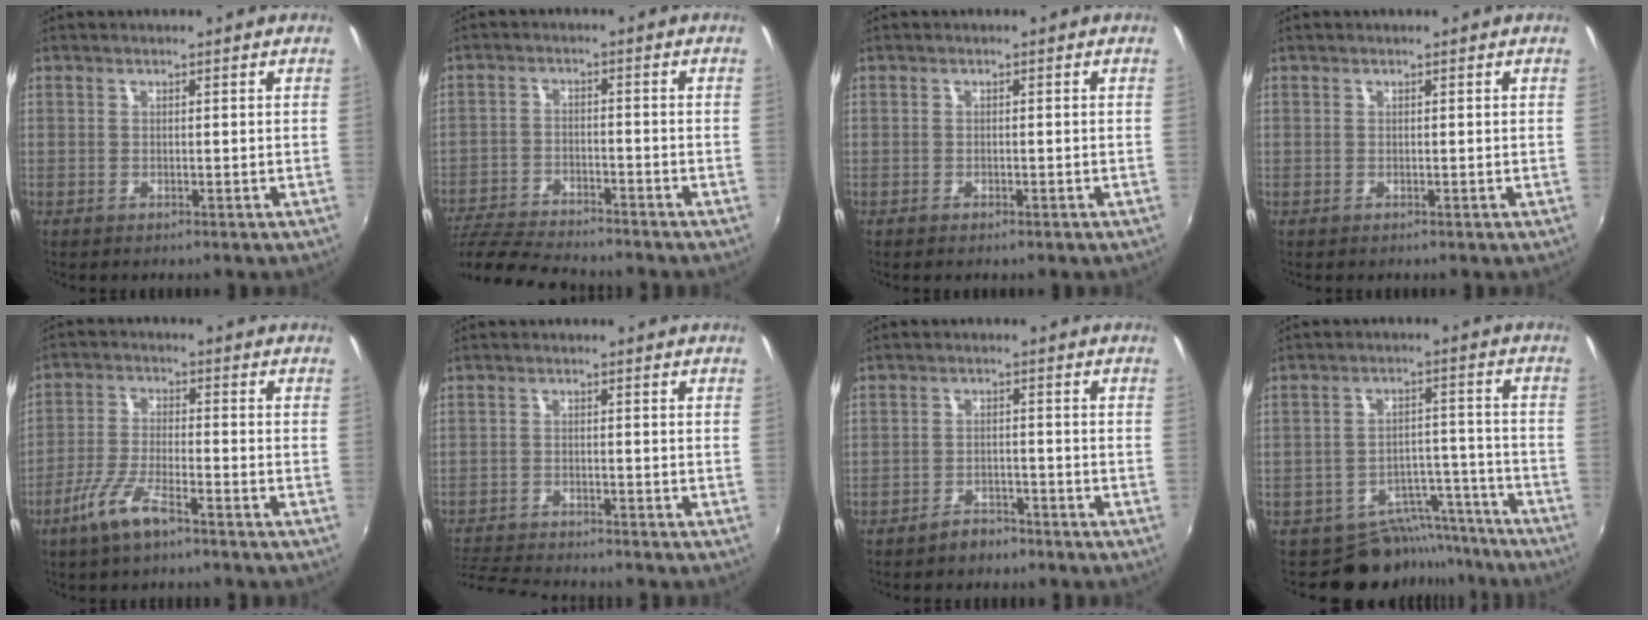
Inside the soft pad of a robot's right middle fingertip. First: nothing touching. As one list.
[{"total": 14.4, "force": [-12.9, 2.7, 5.8], "torque": [-0.145, -0.025, -0.225]}, {"total": 1.2, "force": [-0.9, 0.5, 0.5], "torque": [-0.011, -0.005, -0.017]}, {"total": 0.0}, {"total": 7.9, "force": [-5.2, 1.7, 5.7], "torque": [-0.125, -0.008, -0.101]}, {"total": 8.1, "force": [-7.8, 0.9, 2.2], "torque": [-0.069, -0.017, -0.140]}, {"total": 3.6, "force": [-3.1, 1.7, 0.9], "torque": [-0.025, 0.008, -0.045]}, {"total": 10.8, "force": [-9.7, 4.7, 0.6], "torque": [-0.005, 0.044, -0.126]}]